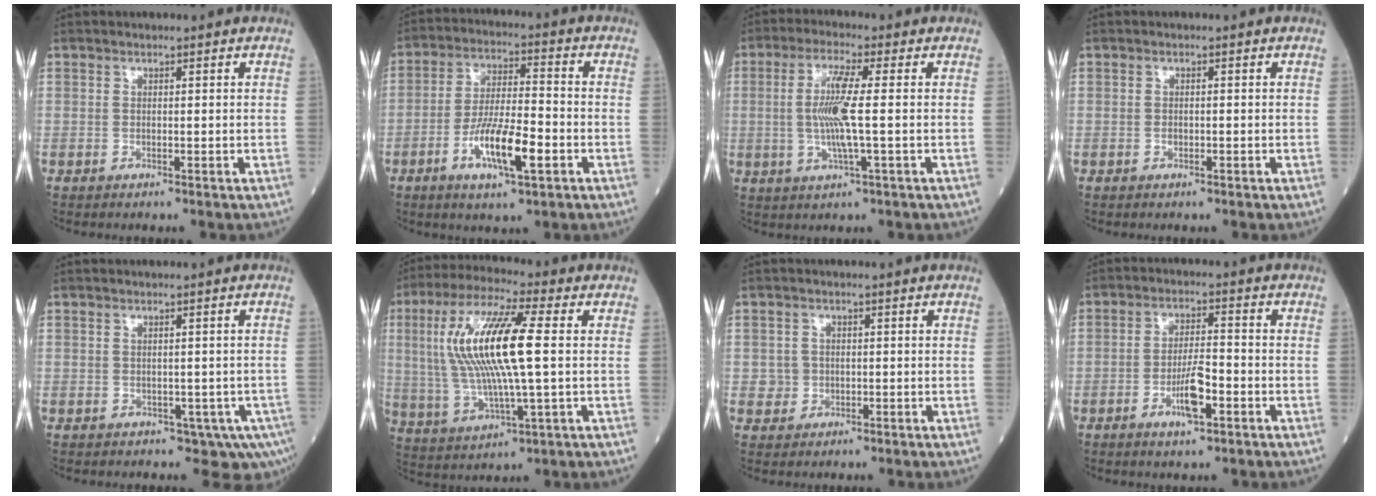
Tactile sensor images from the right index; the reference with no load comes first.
{"total": 10.3, "force": [-3.9, 2.0, 9.3], "torque": [-0.177, -0.003, -0.066]}
{"total": 7.7, "force": [0.1, 0.6, 7.6], "torque": [-0.157, 0.005, 0.000]}
{"total": 0.6, "force": [-0.3, 0.4, 0.4], "torque": [-0.011, 0.001, -0.005]}
{"total": 5.3, "force": [-2.7, 3.3, 3.3], "torque": [-0.021, 0.000, -0.030]}
{"total": 16.0, "force": [2.0, 2.2, 15.7], "torque": [-0.328, 0.013, 0.036]}
{"total": 2.2, "force": [-0.2, 2.1, 0.3], "torque": [0.001, 0.008, 0.002]}
{"total": 5.9, "force": [-2.5, 1.3, 5.1], "torque": [-0.099, 0.001, -0.041]}